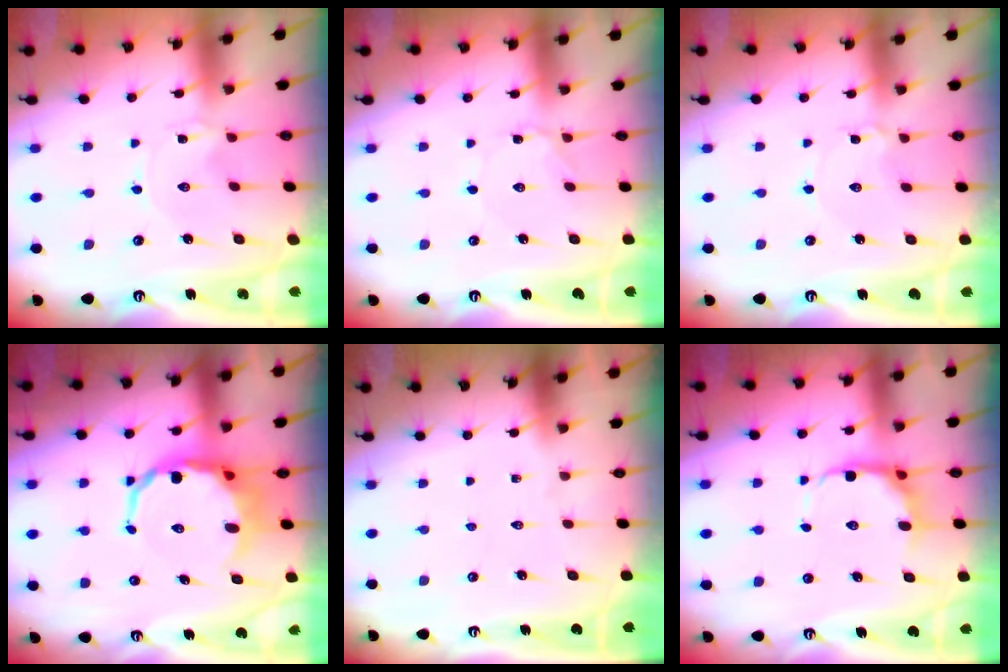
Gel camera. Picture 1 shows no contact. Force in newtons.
{"total": 1.4, "press": 1.3, "slide": 0.1}
{"total": 2.0, "press": 2.0, "slide": 0.2}
{"total": 11.2, "press": 10.8, "slide": 2.8}
{"total": 0.0}
{"total": 8.9, "press": 8.2, "slide": 3.4}